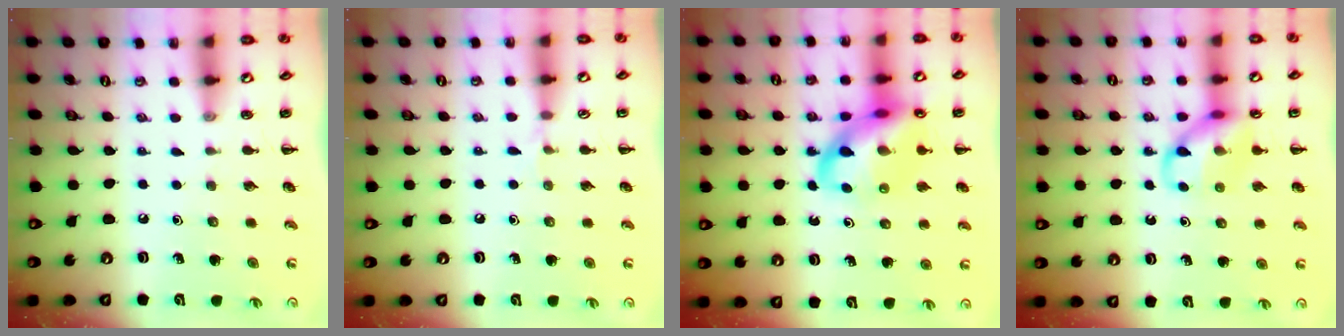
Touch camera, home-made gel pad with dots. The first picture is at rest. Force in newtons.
{"total": 4.1, "press": 3.8, "slide": 1.5}
{"total": 15.9, "press": 15.6, "slide": 2.9}
{"total": 11.4, "press": 11.3, "slide": 1.4}